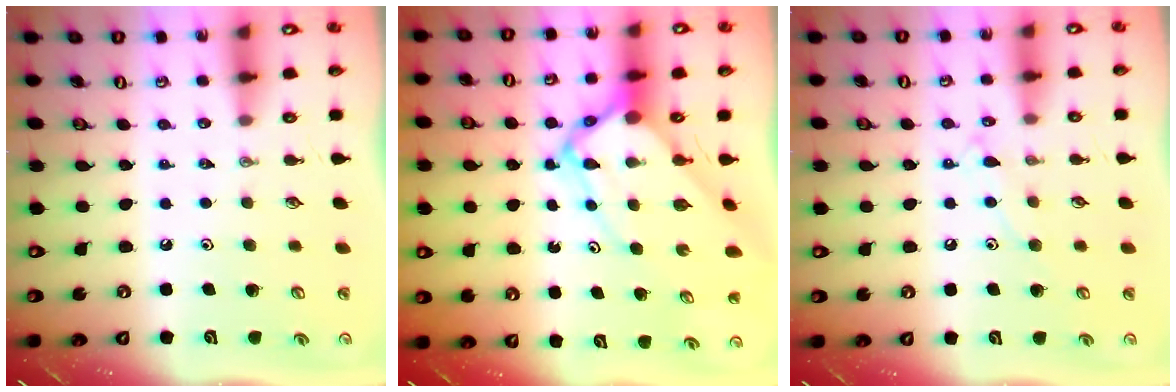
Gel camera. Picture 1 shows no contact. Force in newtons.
{"total": 9.6, "press": 9.5, "slide": 0.9}
{"total": 8.3, "press": 8.2, "slide": 0.7}